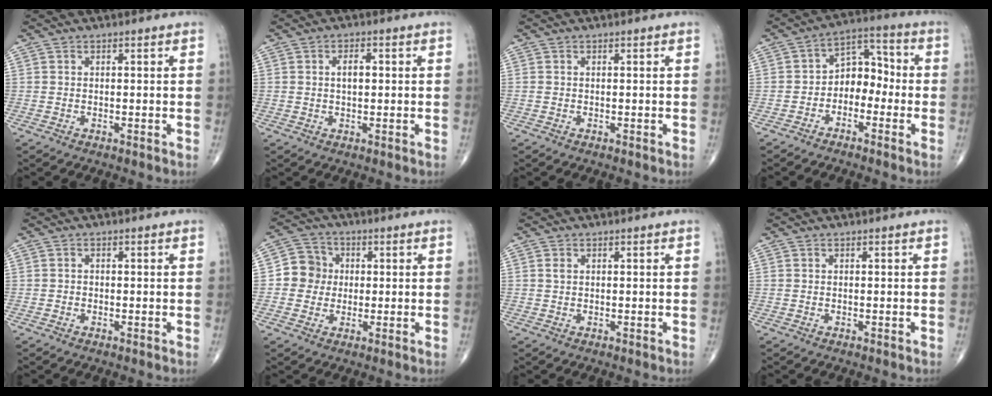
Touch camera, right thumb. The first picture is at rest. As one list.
[{"total": 3.0, "force": [0.4, 1.5, 2.5], "torque": [-0.039, 0.001, 0.006]}, {"total": 0.0}, {"total": 7.8, "force": [-2.1, 5.6, 5.0], "torque": [-0.044, 0.044, -0.051]}, {"total": 0.6, "force": [-0.2, 0.5, 0.2], "torque": [0.002, 0.003, -0.007]}, {"total": 6.7, "force": [0.1, 6.4, 2.0], "torque": [-0.003, 0.012, -0.010]}, {"total": 0.9, "force": [0.3, 0.6, 0.5], "torque": [-0.010, 0.002, 0.006]}, {"total": 0.0}]